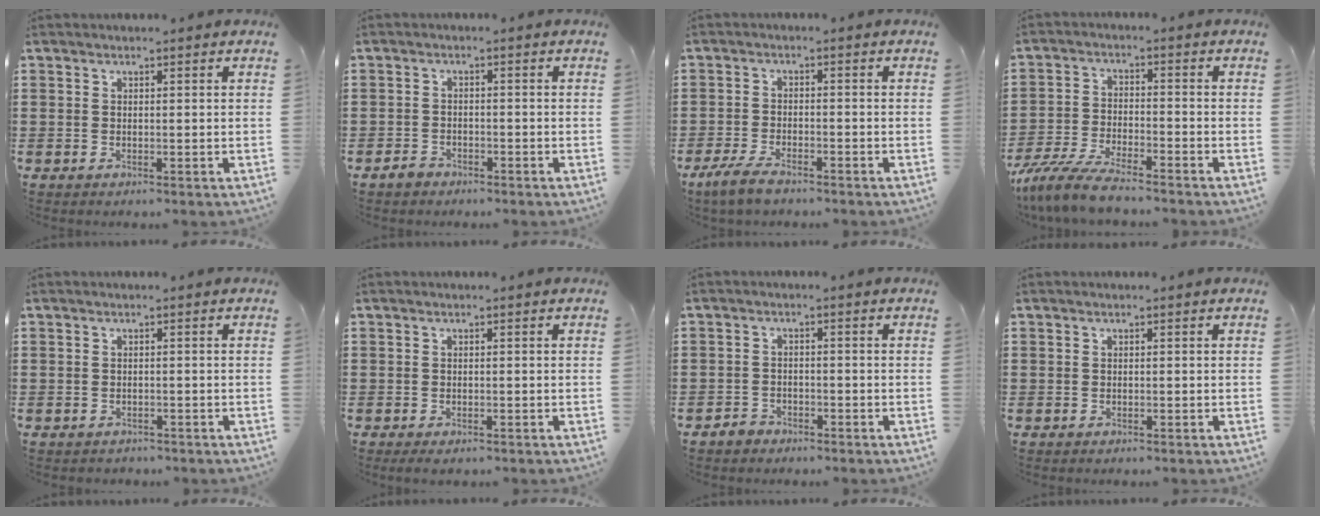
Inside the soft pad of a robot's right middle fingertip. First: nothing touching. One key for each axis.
{"total": 2.0, "fx": -1.6, "fy": 1.0, "fz": 0.6, "tx": -0.024, "ty": 0.002, "tz": -0.037}
{"total": 3.8, "fx": -2.9, "fy": 1.2, "fz": 2.1, "tx": -0.049, "ty": 0.003, "tz": -0.060}
{"total": 6.7, "fx": -6.1, "fy": 0.7, "fz": 2.8, "tx": -0.075, "ty": -0.006, "tz": -0.122}
{"total": 0.6, "fx": -0.5, "fy": 0.2, "fz": -0.1, "tx": -0.001, "ty": 0.000, "tz": -0.012}
{"total": 0.6, "fx": -0.5, "fy": 0.2, "fz": 0.3, "tx": -0.006, "ty": -0.006, "tz": -0.008}
{"total": 2.1, "fx": -1.8, "fy": 1.1, "fz": 0.2, "tx": -0.009, "ty": 0.005, "tz": -0.038}
{"total": 0.5, "fx": -0.3, "fy": 0.4, "fz": -0.1, "tx": 0.002, "ty": 0.005, "tz": -0.008}